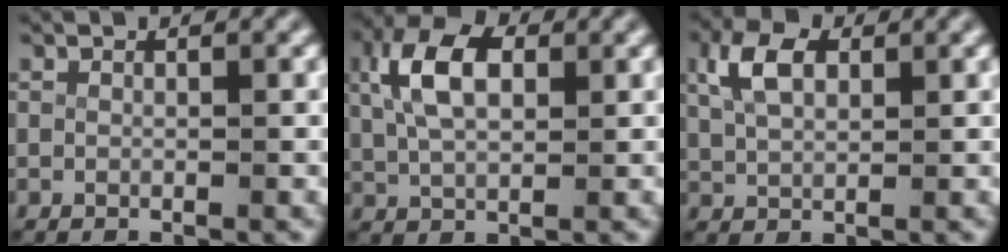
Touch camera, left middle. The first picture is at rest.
{"total": 5.4, "force": [1.6, 2.9, 4.2], "torque": [-0.096, -0.001, 0.034]}
{"total": 3.7, "force": [1.6, 2.0, 2.6], "torque": [-0.064, -0.004, 0.036]}